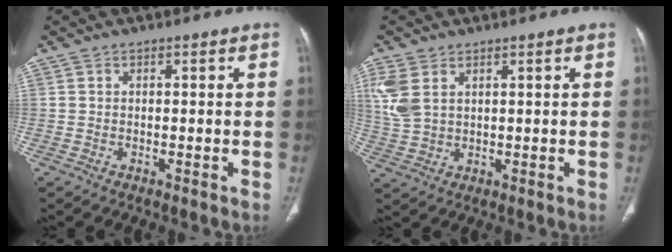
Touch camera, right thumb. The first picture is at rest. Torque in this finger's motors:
{"motor_torque": [-0.03, -0.11, 0.84, 0.78, 0.06]}